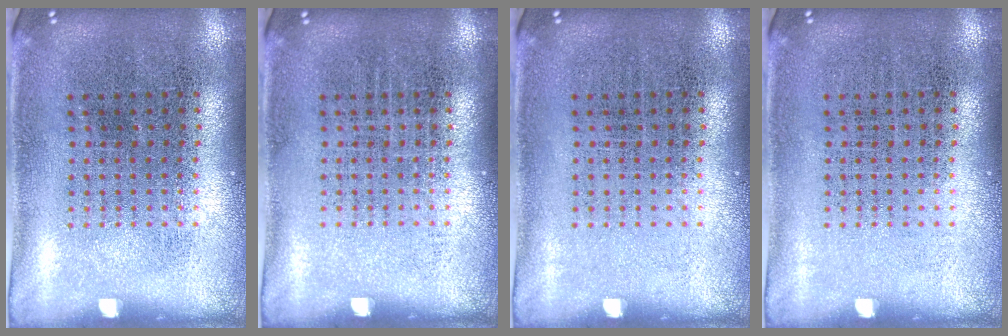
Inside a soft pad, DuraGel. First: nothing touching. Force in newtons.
{"total": 0.0}
{"total": 0.0}
{"total": 0.0}